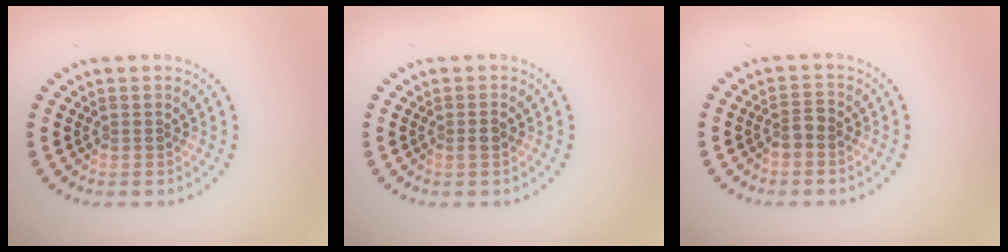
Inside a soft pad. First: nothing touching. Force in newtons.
{"total": 1.0, "press": 0.9, "slide": 0.4}
{"total": 1.4, "press": 1.4, "slide": 0.5}